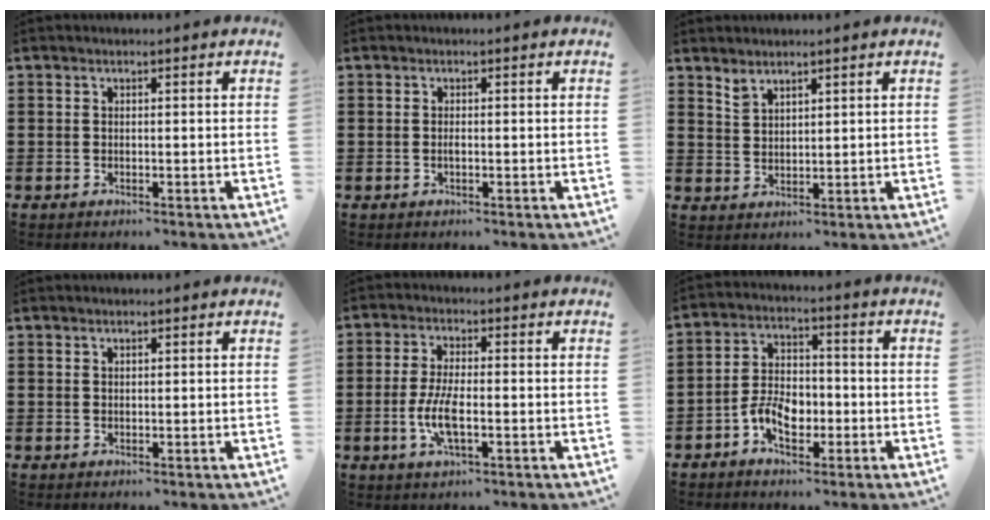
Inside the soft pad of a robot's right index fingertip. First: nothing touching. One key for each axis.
{"total": 0.7, "fx": -0.2, "fy": 0.0, "fz": 0.7, "tx": -0.016, "ty": -0.008, "tz": -0.002}
{"total": 2.2, "fx": 2.0, "fy": 0.7, "fz": 0.5, "tx": -0.014, "ty": 0.001, "tz": 0.039}
{"total": 0.5, "fx": 0.4, "fy": 0.3, "fz": 0.2, "tx": -0.005, "ty": 0.001, "tz": 0.007}
{"total": 6.0, "fx": -1.6, "fy": 1.8, "fz": 5.5, "tx": -0.121, "ty": -0.006, "tz": -0.033}
{"total": 6.2, "fx": -2.5, "fy": 3.8, "fz": 4.1, "tx": -0.089, "ty": -0.001, "tz": -0.051}